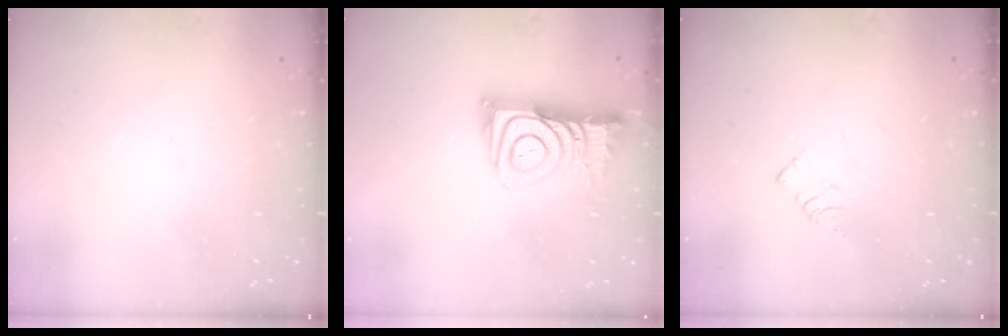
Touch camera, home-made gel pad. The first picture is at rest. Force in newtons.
{"total": 12.6, "press": 12.5, "slide": 1.0}
{"total": 3.3, "press": 3.3, "slide": 0.4}